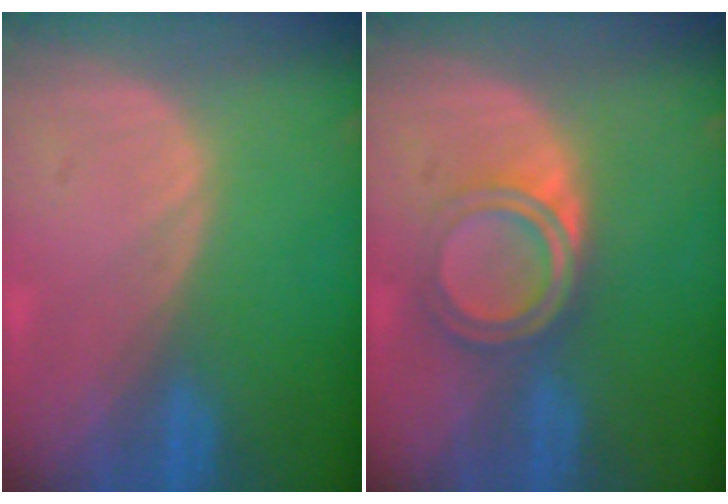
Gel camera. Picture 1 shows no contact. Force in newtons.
{"total": 5.3, "press": 4.9, "slide": 2.1}